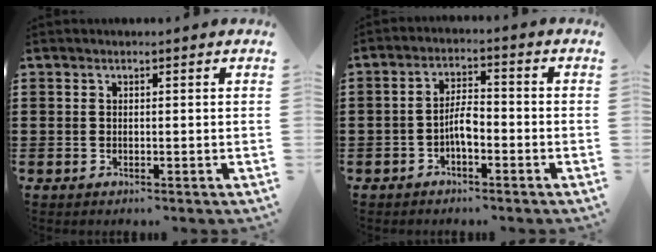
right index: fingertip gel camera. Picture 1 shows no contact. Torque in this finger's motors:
{"motor_torque": [1.38, 0.75, 0.64, 0.07]}